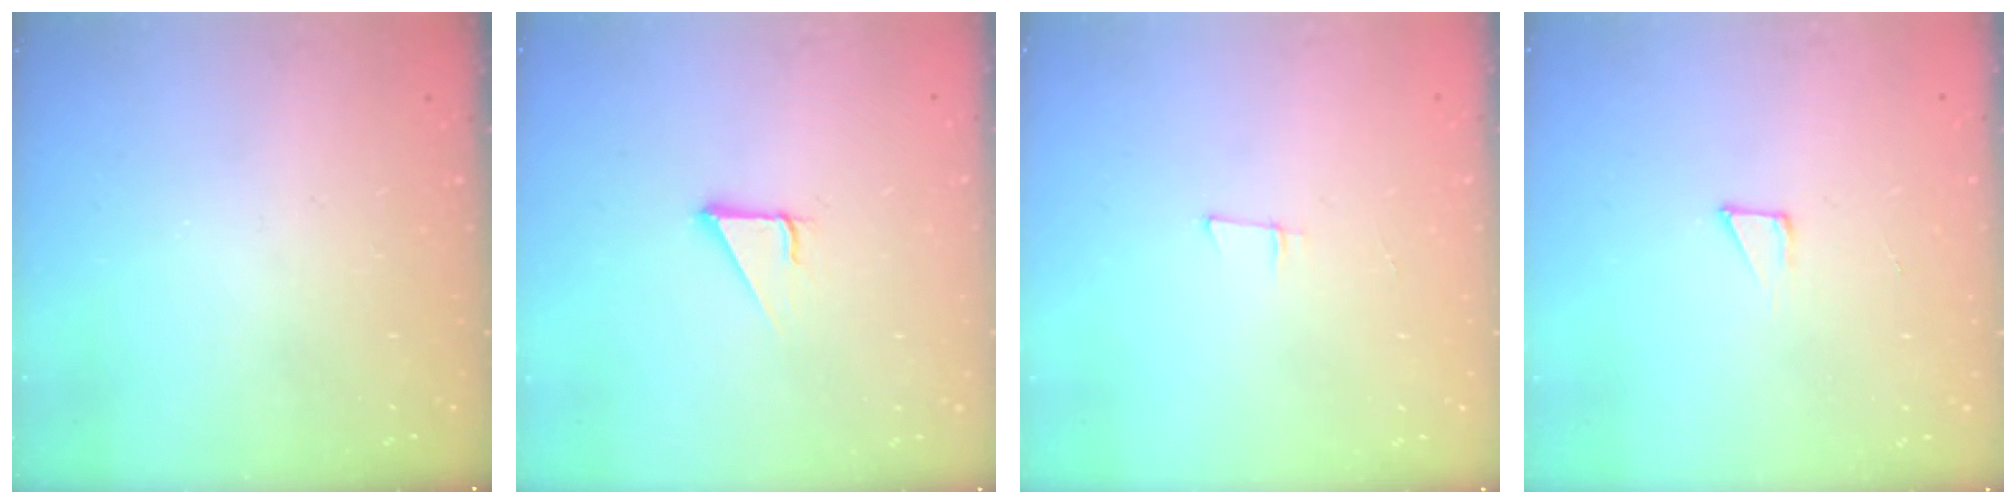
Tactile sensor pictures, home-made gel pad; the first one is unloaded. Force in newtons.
{"total": 2.8, "press": 2.8, "slide": 0.1}
{"total": 5.3, "press": 4.4, "slide": 3.0}
{"total": 3.7, "press": 3.7, "slide": 0.2}